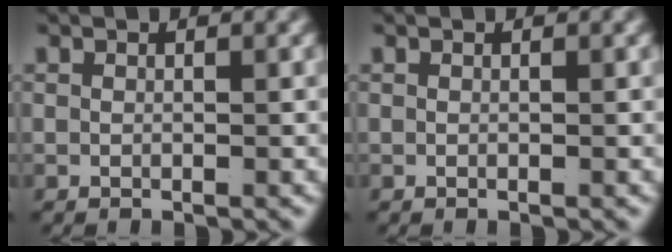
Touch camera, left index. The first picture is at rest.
{"total": 0.0}